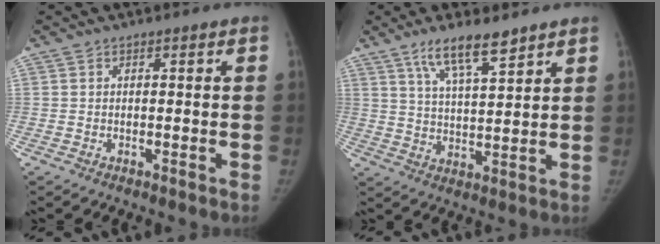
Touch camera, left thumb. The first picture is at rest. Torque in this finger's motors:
{"motor_torque": [0.04, 0.20, -0.01, -0.12, 0.22]}